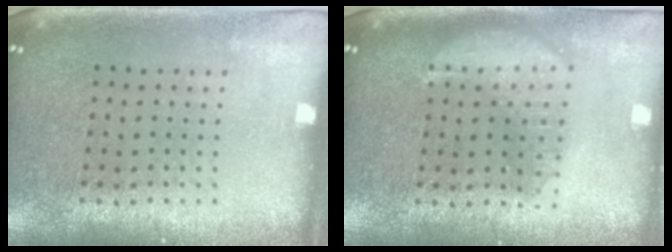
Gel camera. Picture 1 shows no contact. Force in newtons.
{"total": 3.1, "press": 3.1, "slide": 0.3}